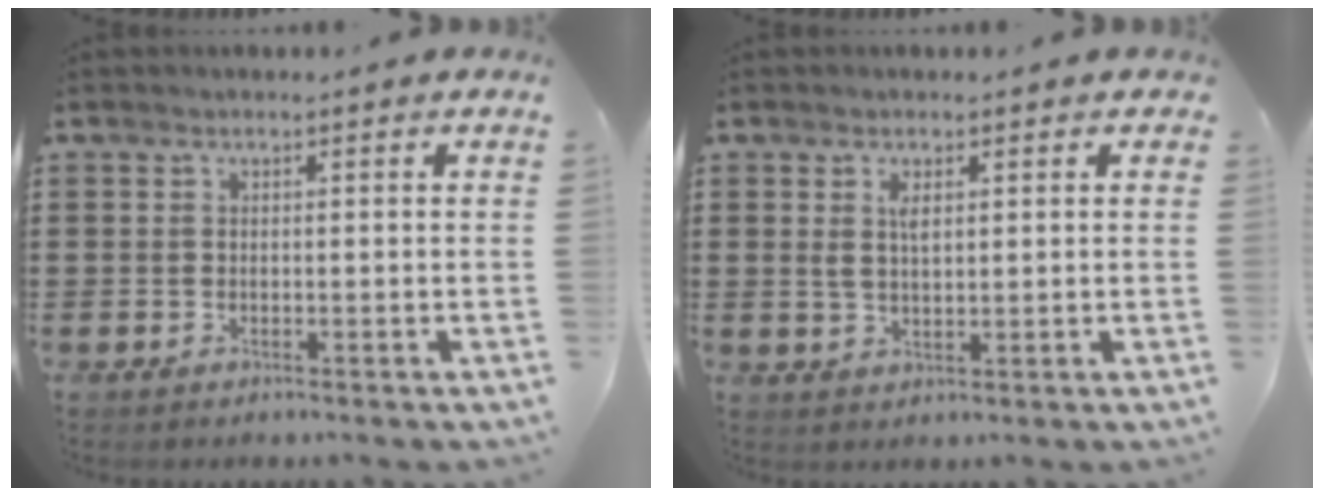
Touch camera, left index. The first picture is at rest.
{"total": 2.8, "force": [1.0, 1.5, 2.1], "torque": [-0.047, 0.006, 0.016]}